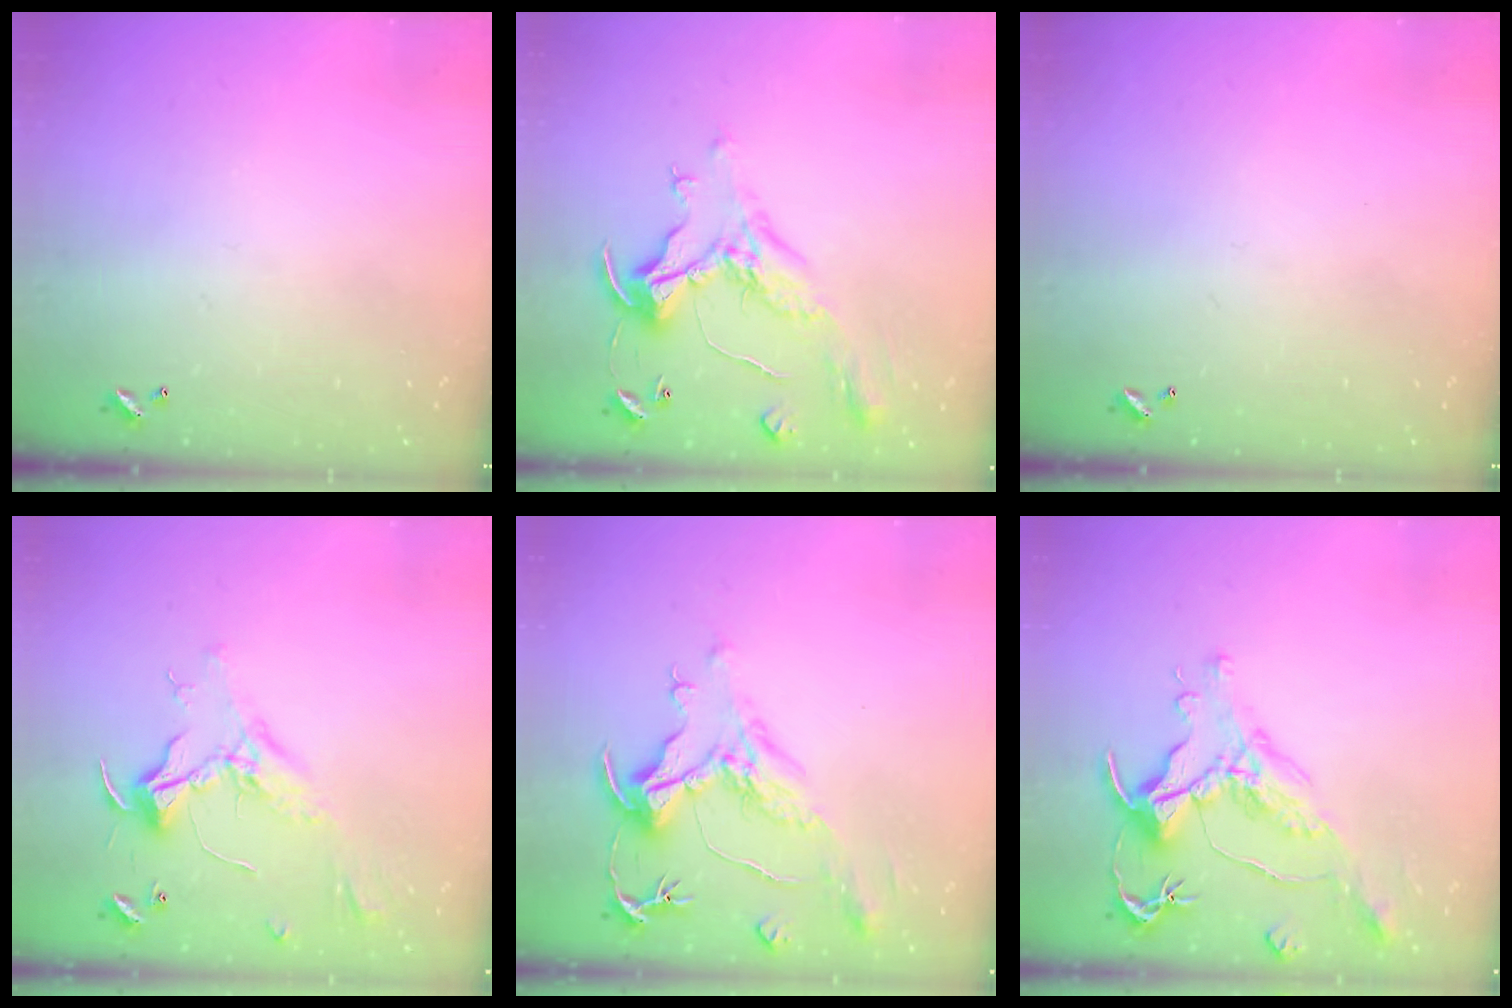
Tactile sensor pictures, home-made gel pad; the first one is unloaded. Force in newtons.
{"total": 0.9, "press": 0.2, "slide": 0.9}
{"total": 0.0}
{"total": 2.5, "press": 2.3, "slide": 0.8}
{"total": 1.7, "press": 1.3, "slide": 1.2}
{"total": 1.8, "press": 1.4, "slide": 1.2}